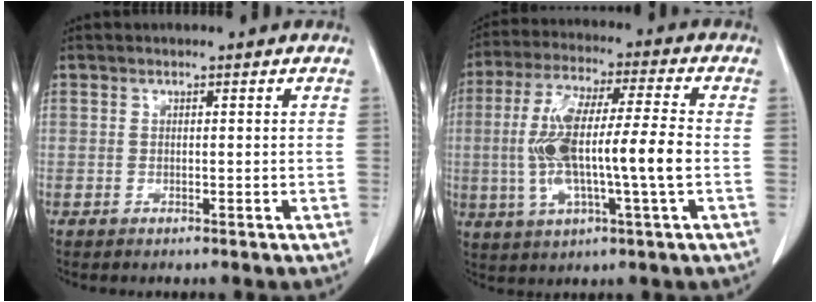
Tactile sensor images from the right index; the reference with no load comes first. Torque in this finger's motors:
{"motor_torque": [2.05, -0.09, 1.05, 0.21]}